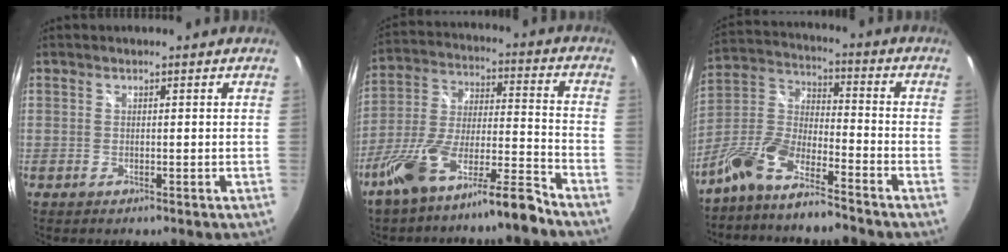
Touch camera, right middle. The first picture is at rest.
{"total": 13.8, "force": [-10.7, 1.6, 8.7], "torque": [-0.173, 0.001, -0.190]}
{"total": 11.4, "force": [-8.8, 2.6, 6.8], "torque": [-0.157, 0.001, -0.173]}